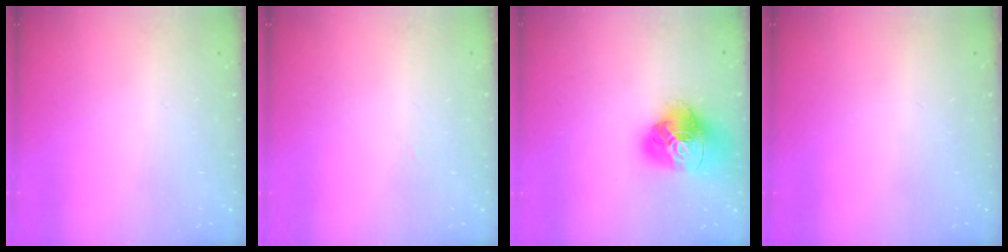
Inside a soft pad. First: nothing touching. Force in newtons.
{"total": 1.1, "press": 1.1, "slide": 0.1}
{"total": 18.3, "press": 18.2, "slide": 2.1}
{"total": 0.0}